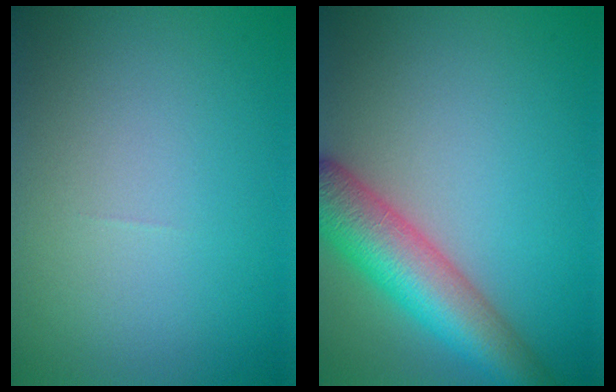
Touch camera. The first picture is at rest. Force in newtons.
{"total": 7.4, "press": 7.4, "slide": 0.4}